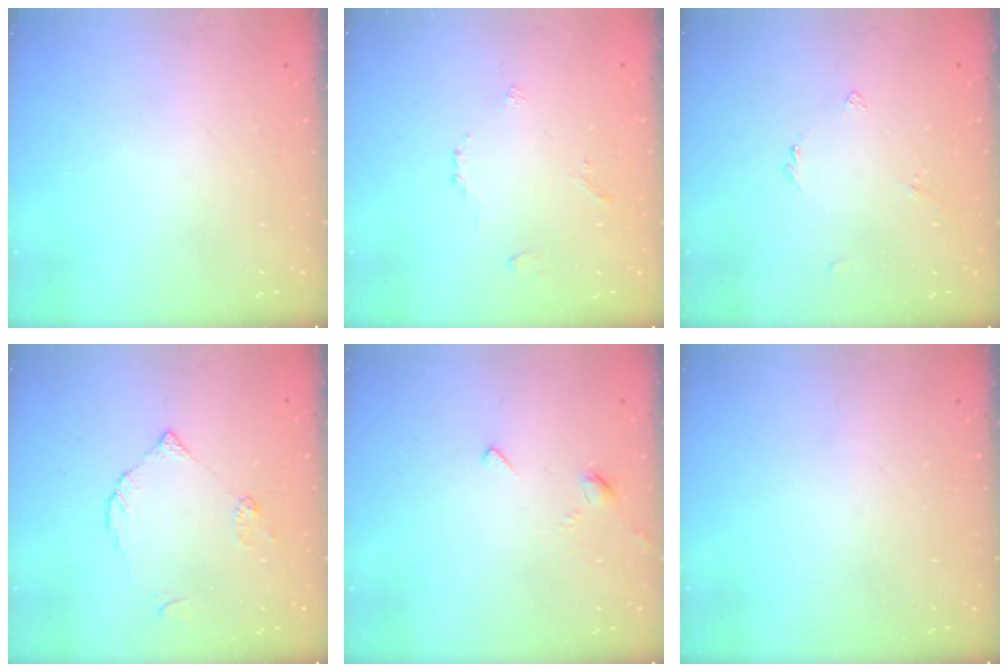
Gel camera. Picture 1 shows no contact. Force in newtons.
{"total": 3.0, "press": 3.0, "slide": 0.7}
{"total": 2.8, "press": 2.7, "slide": 0.6}
{"total": 4.4, "press": 4.4, "slide": 0.6}
{"total": 3.2, "press": 3.2, "slide": 0.7}
{"total": 0.0}